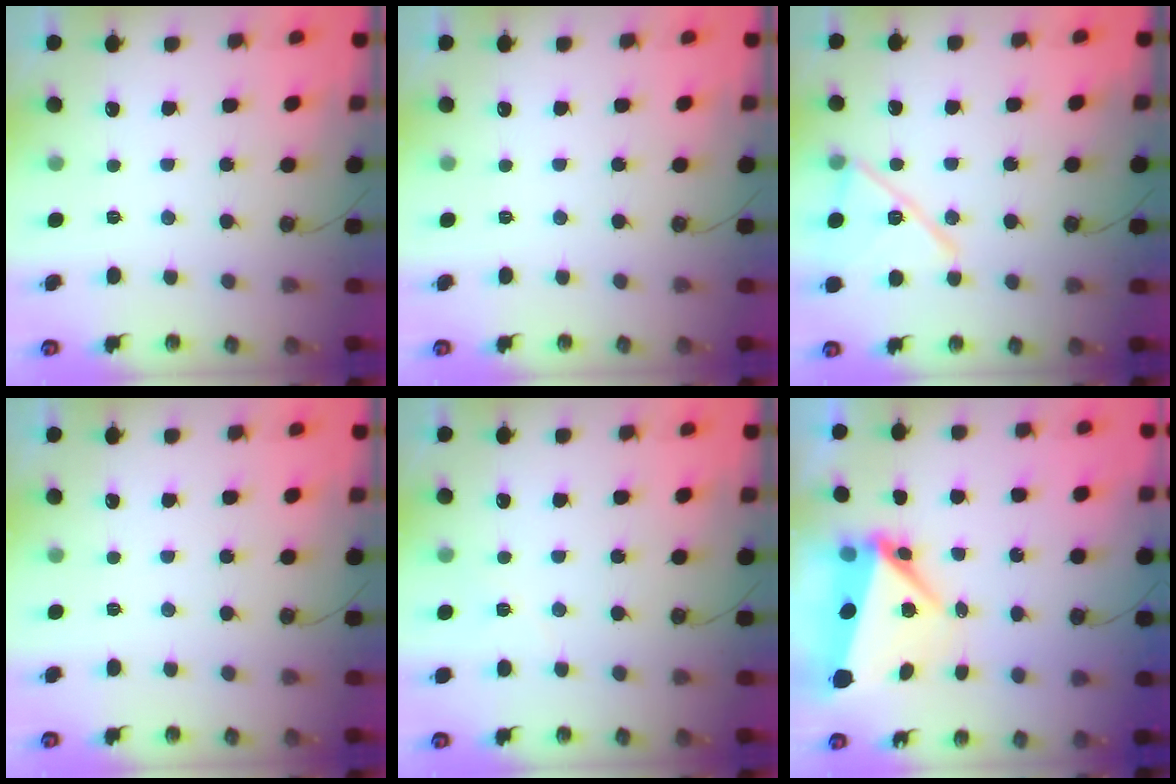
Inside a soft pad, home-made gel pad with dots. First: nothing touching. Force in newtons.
{"total": 0.0}
{"total": 14.2, "press": 13.4, "slide": 4.7}
{"total": 0.0}
{"total": 2.6, "press": 2.3, "slide": 1.2}
{"total": 8.7, "press": 8.6, "slide": 1.7}